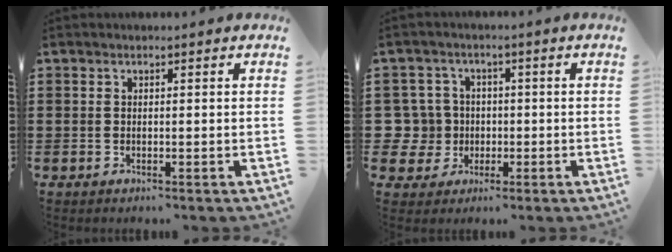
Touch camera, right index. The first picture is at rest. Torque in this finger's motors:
{"motor_torque": [1.02, 1.12, 0.06, -0.02]}